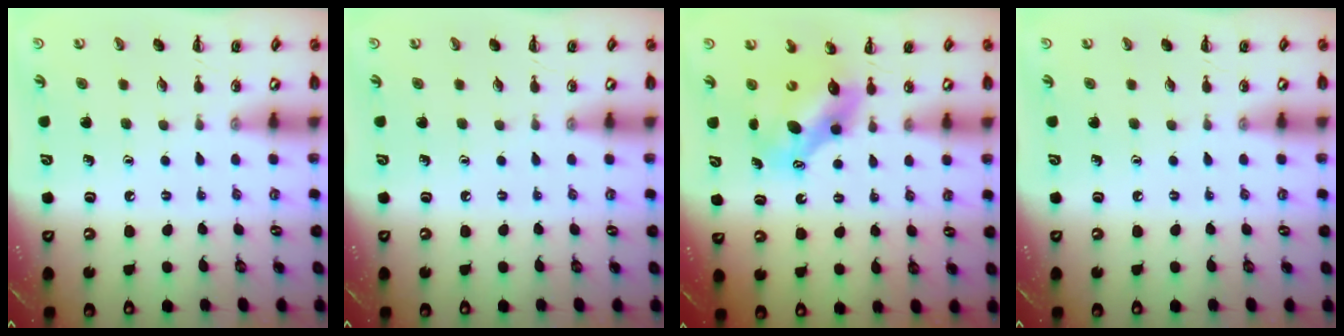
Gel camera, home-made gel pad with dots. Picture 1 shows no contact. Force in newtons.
{"total": 0.0}
{"total": 7.1, "press": 7.0, "slide": 1.2}
{"total": 0.0}